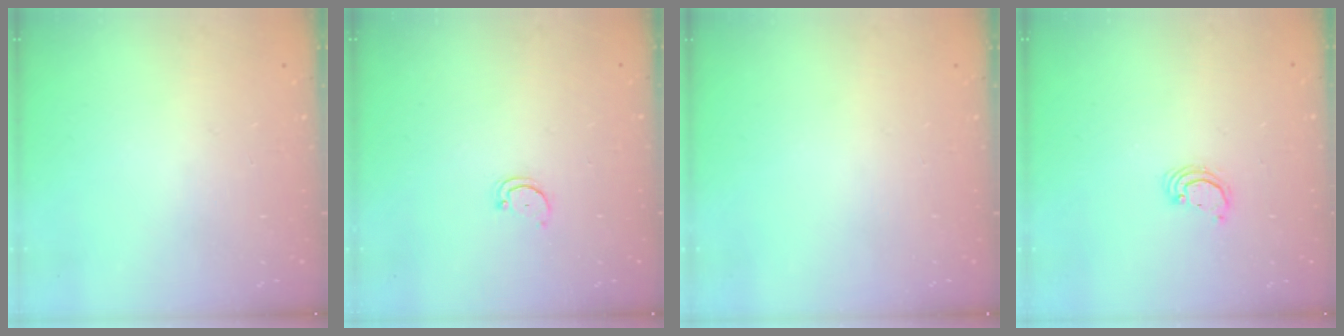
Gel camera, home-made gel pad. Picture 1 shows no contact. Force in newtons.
{"total": 2.3, "press": 2.3, "slide": 0.2}
{"total": 0.0}
{"total": 2.7, "press": 2.7, "slide": 0.1}